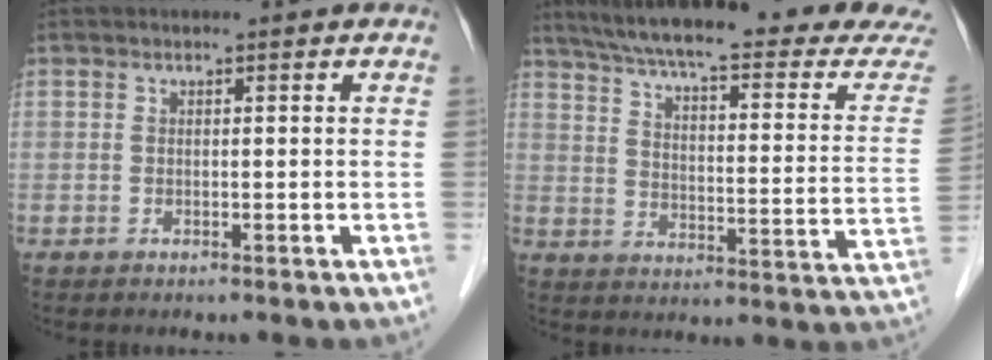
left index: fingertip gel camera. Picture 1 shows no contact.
{"total": 28.2, "force": [25.1, 1.6, 12.8], "torque": [-0.202, -0.059, 0.321]}